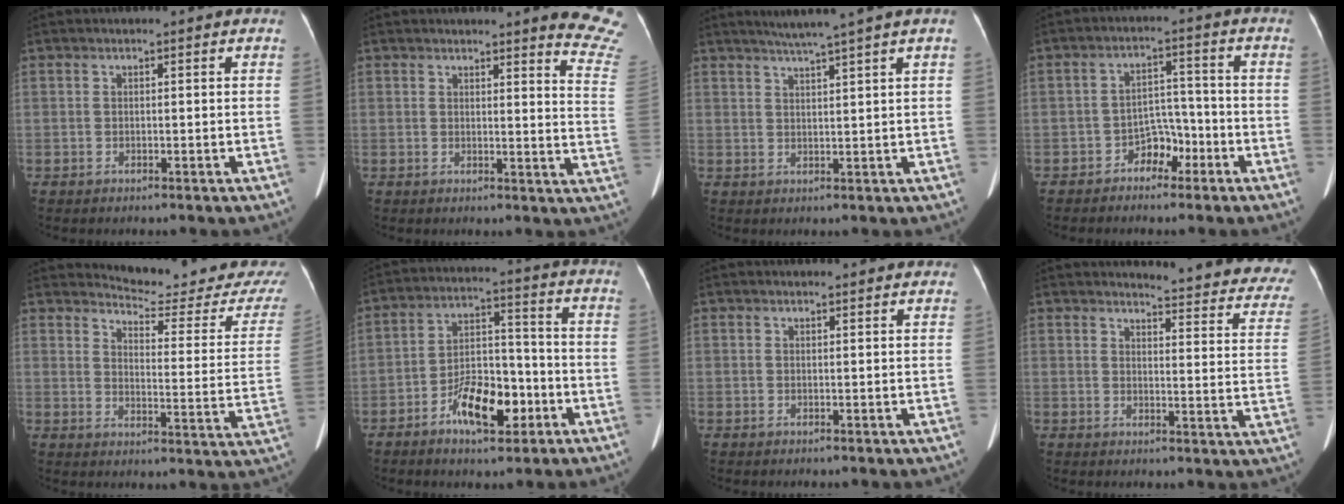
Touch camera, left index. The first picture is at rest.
{"total": 9.5, "force": [9.2, -0.4, 2.3], "torque": [-0.001, -0.099, 0.067]}
{"total": 5.2, "force": [4.0, -1.6, 3.0], "torque": [-0.047, 0.006, 0.067]}
{"total": 6.5, "force": [-4.0, 3.9, 3.4], "torque": [-0.058, 0.031, -0.065]}
{"total": 16.2, "force": [15.9, -0.1, 3.1], "torque": [-0.038, -0.116, 0.175]}
{"total": 10.1, "force": [-4.9, 4.3, 7.7], "torque": [-0.142, 0.015, -0.081]}
{"total": 3.2, "force": [3.0, 0.7, 0.7], "torque": [-0.012, 0.013, 0.028]}
{"total": 18.8, "force": [17.8, 2.4, 5.4], "torque": [-0.036, -0.101, 0.171]}